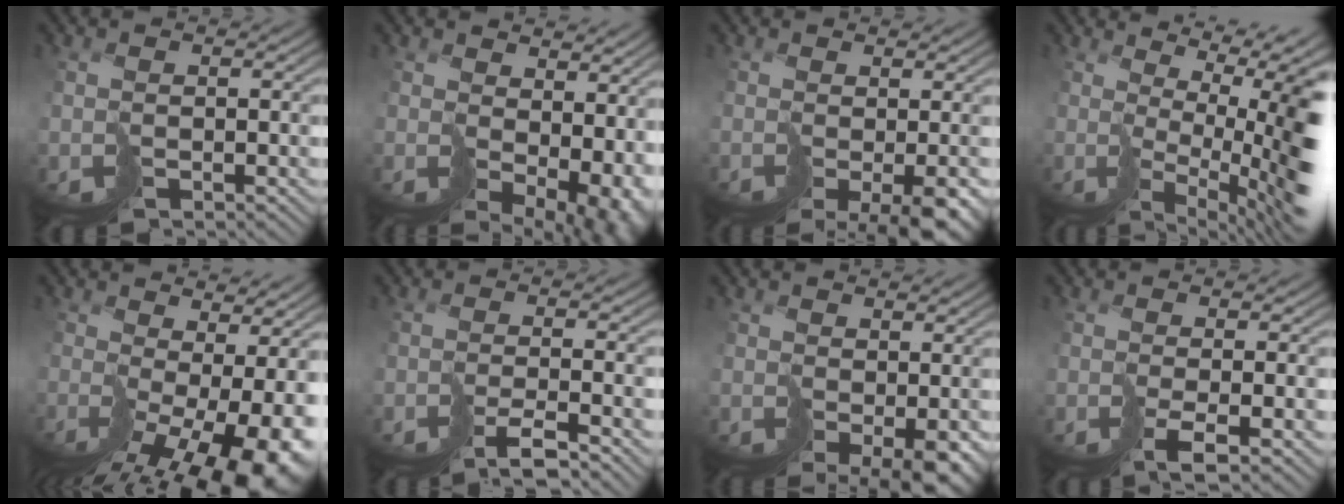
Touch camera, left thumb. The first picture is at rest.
{"total": 11.6, "force": [0.3, 8.0, 8.4], "torque": [-0.142, -0.040, 0.078]}
{"total": 8.6, "force": [-4.4, 3.5, 6.5], "torque": [-0.110, -0.038, -0.032]}
{"total": 12.5, "force": [2.0, 4.3, 11.6], "torque": [-0.139, 0.012, 0.059]}
{"total": 12.4, "force": [-3.7, 4.3, 11.1], "torque": [-0.152, -0.032, -0.025]}
{"total": 3.4, "force": [-2.6, -0.3, 2.1], "torque": [-0.022, 0.004, -0.045]}
{"total": 6.9, "force": [-2.8, 3.6, 5.2], "torque": [-0.097, -0.033, -0.019]}
{"total": 2.9, "force": [-0.9, -0.2, 2.8], "torque": [-0.035, 0.005, -0.011]}